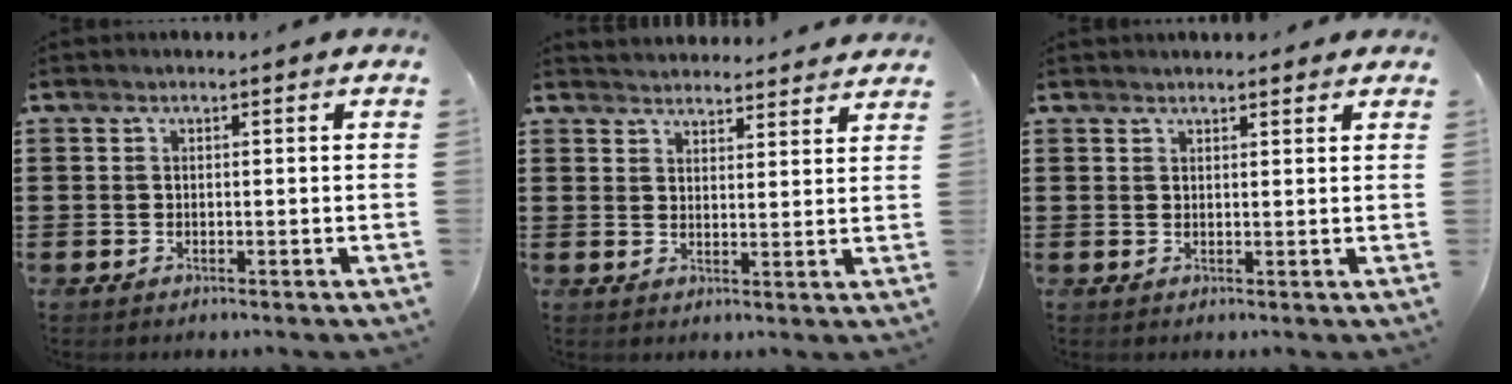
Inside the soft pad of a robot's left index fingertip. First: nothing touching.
{"total": 3.0, "force": [3.0, 0.0, -0.4], "torque": [0.007, -0.018, 0.053]}
{"total": 1.6, "force": [1.5, 0.3, 0.4], "torque": [-0.009, 0.002, 0.030]}